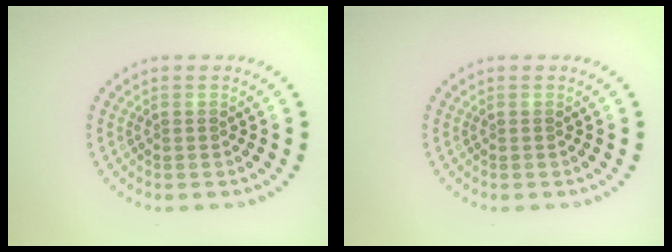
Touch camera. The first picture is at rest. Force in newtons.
{"total": 0.0}